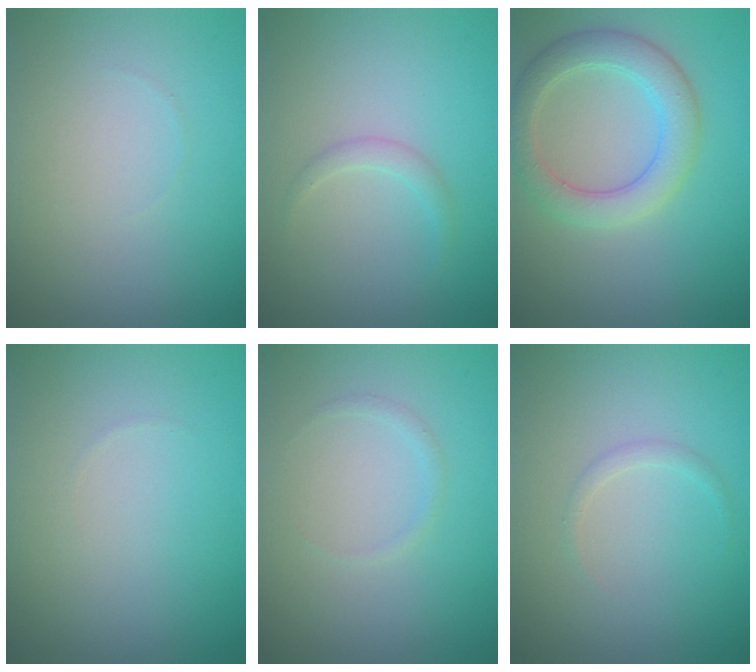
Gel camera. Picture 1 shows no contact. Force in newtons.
{"total": 1.1, "press": 1.1, "slide": 0.0}
{"total": 4.4, "press": 4.4, "slide": 0.3}
{"total": 0.0}
{"total": 0.7, "press": 0.7, "slide": 0.1}
{"total": 0.8, "press": 0.8, "slide": 0.0}